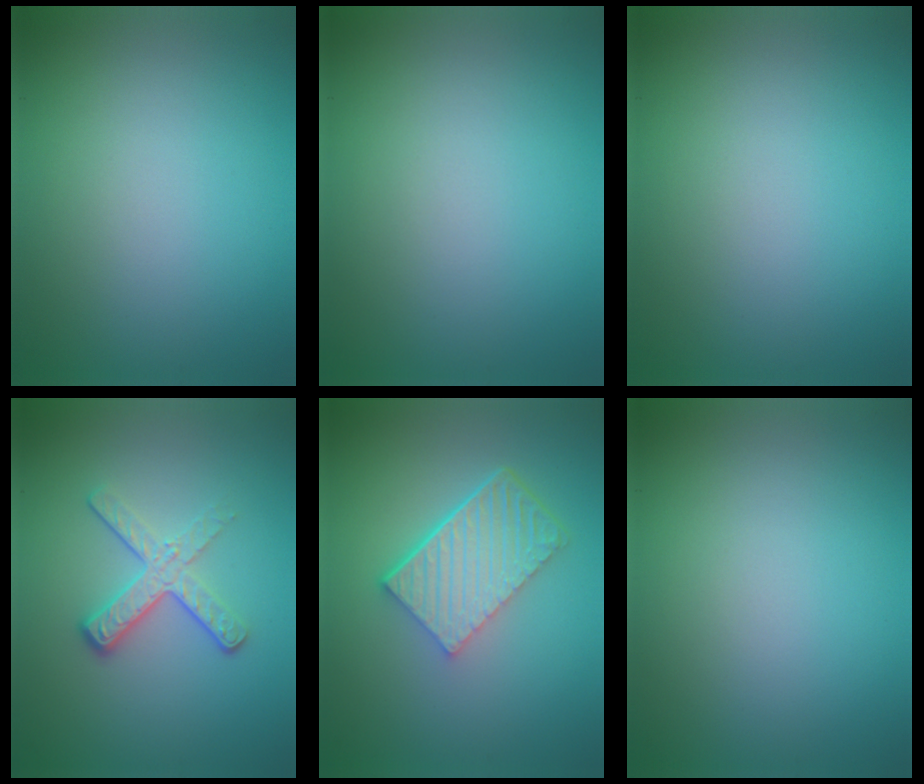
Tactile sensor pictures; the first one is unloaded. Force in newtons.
{"total": 0.0}
{"total": 0.0}
{"total": 3.5, "press": 2.4, "slide": 2.5}
{"total": 6.2, "press": 4.2, "slide": 4.6}
{"total": 0.0}